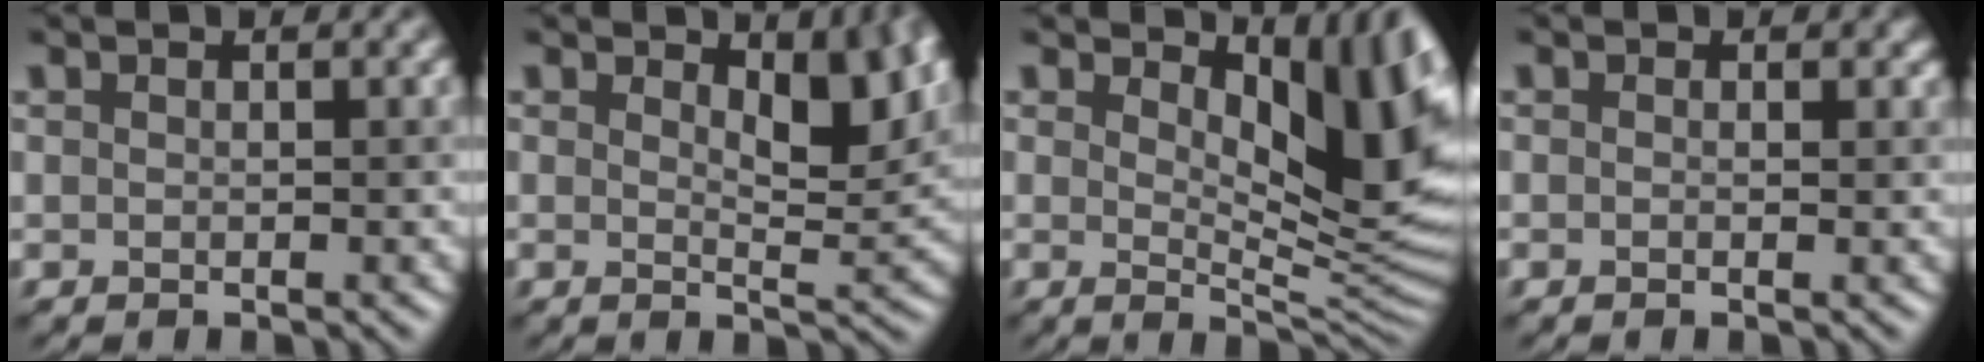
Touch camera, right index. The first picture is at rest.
{"total": 5.0, "force": [2.0, 1.4, 4.4], "torque": [-0.056, -0.005, 0.030]}
{"total": 8.8, "force": [3.1, 2.9, 7.7], "torque": [-0.109, -0.016, 0.054]}
{"total": 1.2, "force": [0.4, 0.6, 0.9], "torque": [-0.009, -0.004, -0.011]}